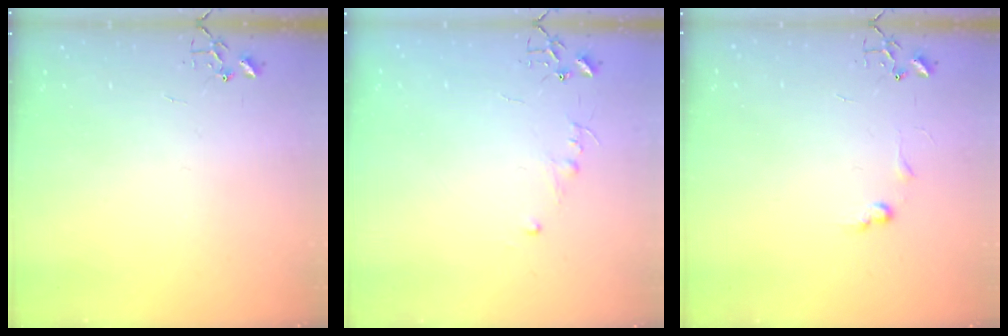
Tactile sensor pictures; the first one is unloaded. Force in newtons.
{"total": 5.1, "press": 5.1, "slide": 0.4}
{"total": 6.6, "press": 6.5, "slide": 0.9}